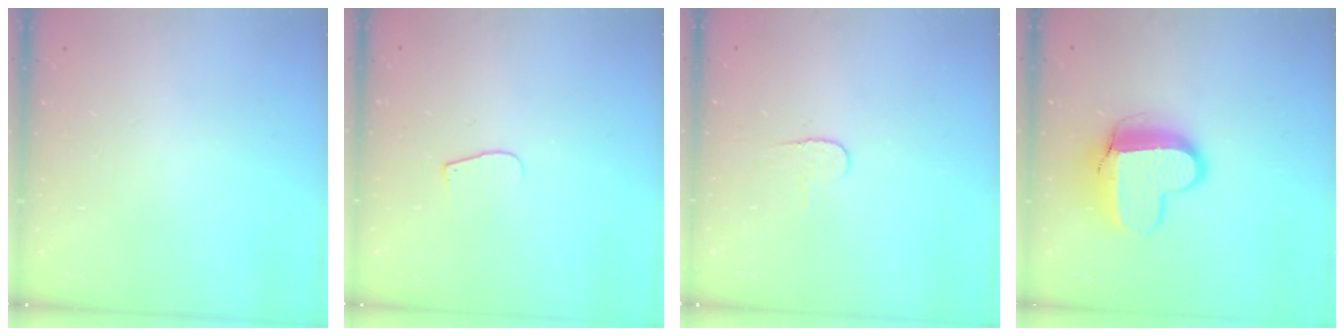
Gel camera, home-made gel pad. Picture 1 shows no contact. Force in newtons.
{"total": 4.8, "press": 4.8, "slide": 0.4}
{"total": 4.1, "press": 4.1, "slide": 0.4}
{"total": 12.7, "press": 12.6, "slide": 1.1}